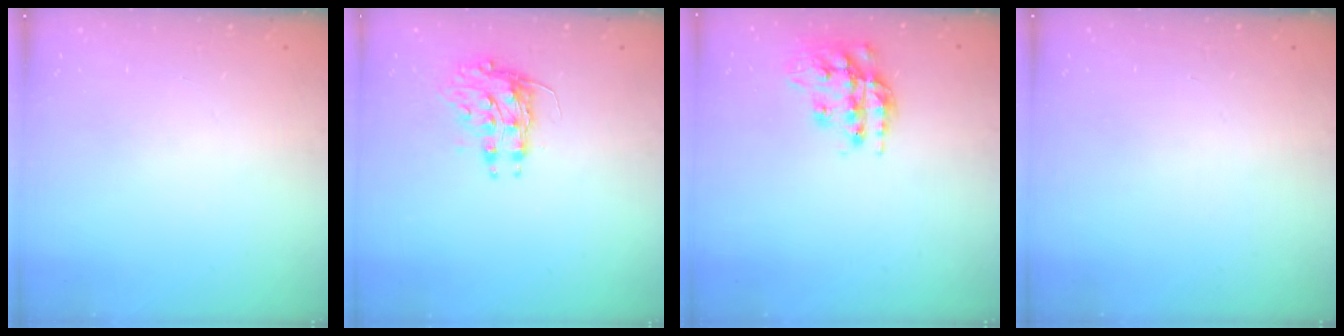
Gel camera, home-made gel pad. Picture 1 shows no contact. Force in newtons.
{"total": 8.7, "press": 8.7, "slide": 0.5}
{"total": 17.3, "press": 17.3, "slide": 1.4}
{"total": 0.0}